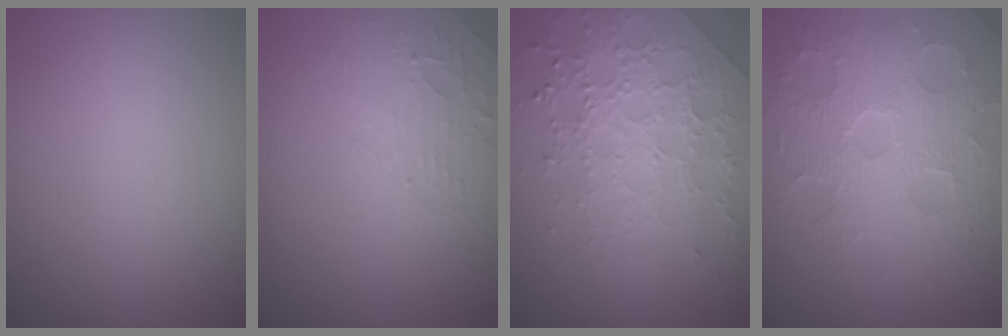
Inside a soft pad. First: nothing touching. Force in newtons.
{"total": 2.4, "press": 2.3, "slide": 0.5}
{"total": 4.2, "press": 4.1, "slide": 0.7}
{"total": 8.2, "press": 5.8, "slide": 5.8}